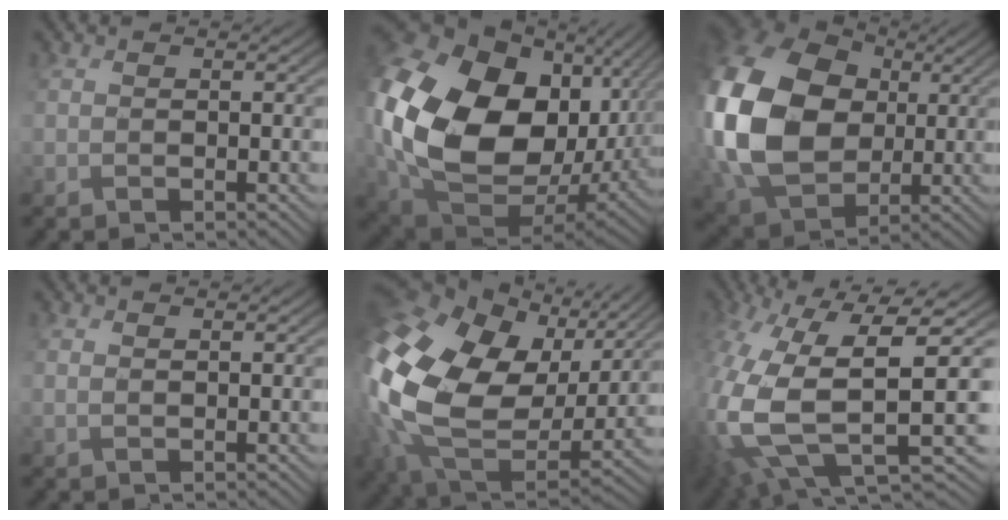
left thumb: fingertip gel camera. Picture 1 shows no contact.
{"total": 22.2, "force": [1.2, 16.3, 15.1], "torque": [-0.406, -0.037, 0.062]}
{"total": 20.3, "force": [2.0, 15.5, 13.0], "torque": [-0.364, -0.012, 0.054]}
{"total": 0.9, "force": [0.7, 0.4, 0.5], "torque": [-0.013, -0.002, 0.016]}
{"total": 22.0, "force": [4.0, 16.0, 14.6], "torque": [-0.382, -0.044, 0.114]}
{"total": 15.8, "force": [-3.2, 7.8, 13.3], "torque": [-0.339, -0.038, -0.041]}